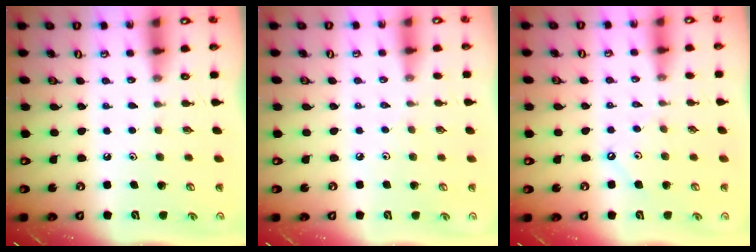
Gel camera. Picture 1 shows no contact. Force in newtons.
{"total": 2.7, "press": 2.6, "slide": 0.6}
{"total": 2.8, "press": 2.8, "slide": 0.4}